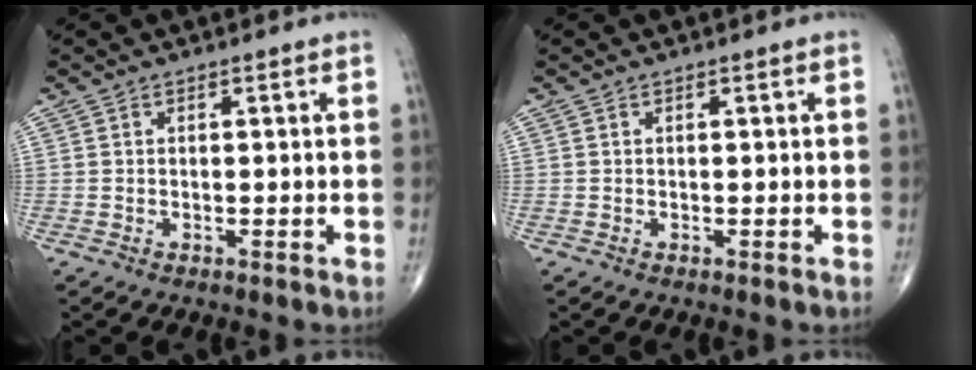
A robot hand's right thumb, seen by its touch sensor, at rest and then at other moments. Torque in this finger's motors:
{"motor_torque": [-0.22, 0.22, 0.00, 0.00, 0.00]}